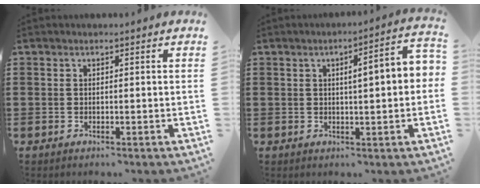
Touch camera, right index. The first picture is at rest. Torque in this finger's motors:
{"motor_torque": [1.33, 0.09, 0.45, 0.07]}